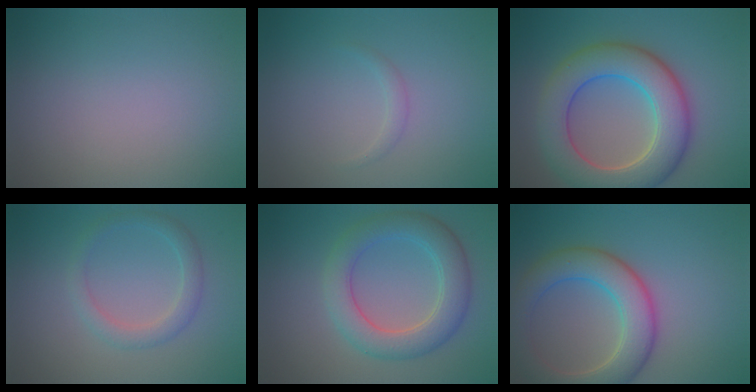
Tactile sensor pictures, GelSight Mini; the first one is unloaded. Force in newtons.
{"total": 0.8, "press": 0.8, "slide": 0.1}
{"total": 8.9, "press": 8.9, "slide": 0.6}
{"total": 2.2, "press": 2.2, "slide": 0.1}
{"total": 5.1, "press": 5.1, "slide": 0.2}
{"total": 6.6, "press": 6.6, "slide": 0.4}